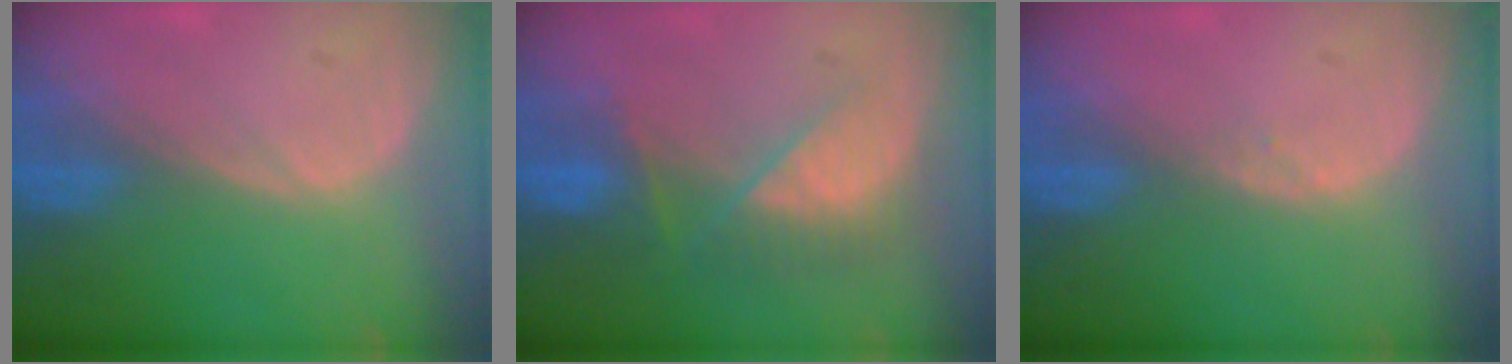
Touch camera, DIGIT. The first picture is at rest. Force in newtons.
{"total": 7.9, "press": 7.2, "slide": 3.1}
{"total": 0.7, "press": 0.5, "slide": 0.5}